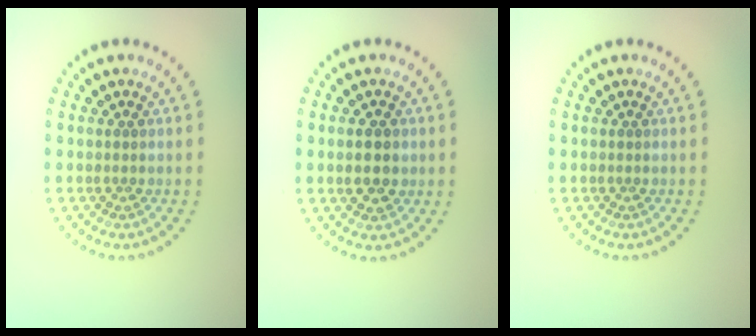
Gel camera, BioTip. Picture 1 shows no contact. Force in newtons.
{"total": 2.4, "press": 2.4, "slide": 0.3}
{"total": 0.0}